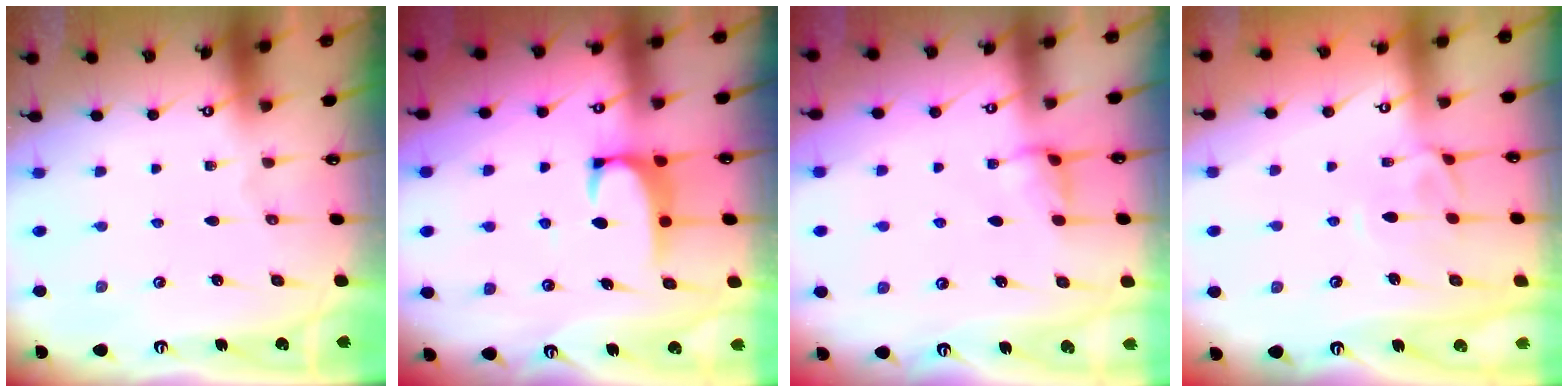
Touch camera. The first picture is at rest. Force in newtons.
{"total": 1.9, "press": 1.9, "slide": 0.3}
{"total": 2.2, "press": 2.1, "slide": 0.6}
{"total": 2.7, "press": 2.4, "slide": 1.2}